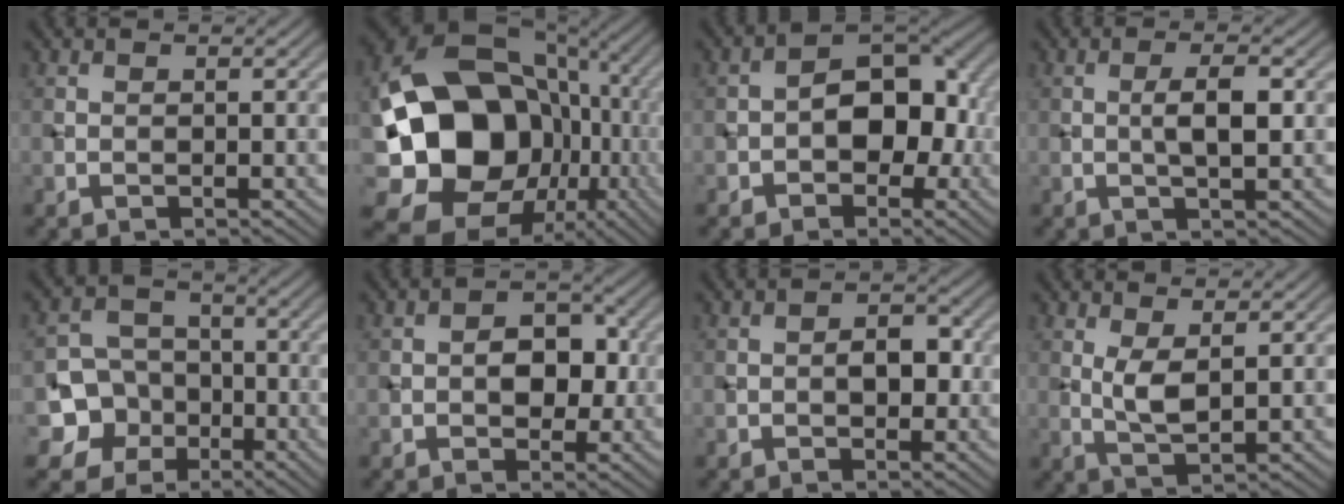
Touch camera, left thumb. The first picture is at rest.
{"total": 21.7, "force": [-3.2, 17.8, 12.1], "torque": [-0.259, -0.029, -0.046]}
{"total": 8.0, "force": [-1.3, 5.4, 5.8], "torque": [-0.070, 0.007, -0.030]}
{"total": 3.5, "force": [0.2, 0.9, 3.3], "torque": [-0.062, 0.003, 0.003]}
{"total": 9.2, "force": [-3.2, 8.2, 2.5], "torque": [-0.064, -0.014, -0.091]}
{"total": 4.7, "force": [-0.4, 3.3, 3.3], "torque": [-0.042, 0.001, -0.012]}
{"total": 3.0, "force": [-0.3, 1.9, 2.3], "torque": [-0.034, 0.000, -0.010]}
{"total": 3.6, "force": [1.1, 1.2, 3.2], "torque": [-0.074, -0.006, 0.026]}